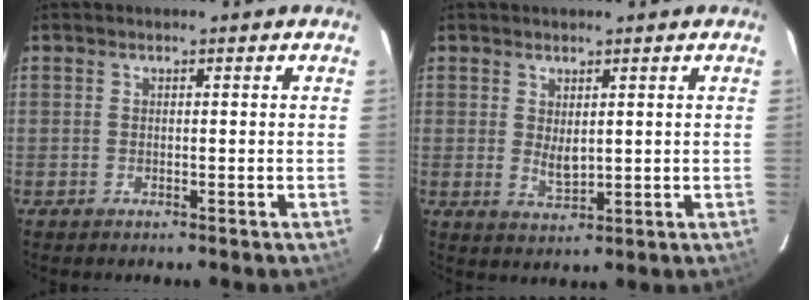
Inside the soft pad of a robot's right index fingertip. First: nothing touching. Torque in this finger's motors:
{"motor_torque": [0.28, 0.29, 0.08, 0.04]}